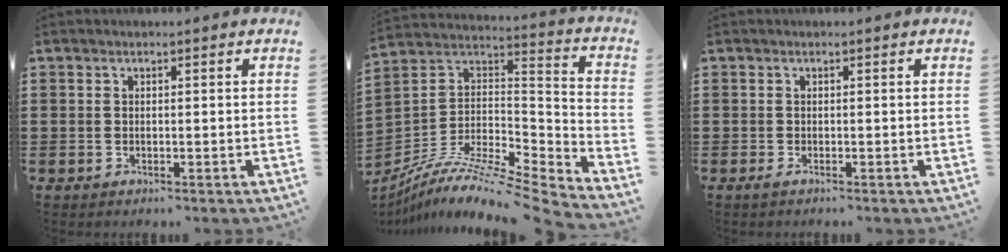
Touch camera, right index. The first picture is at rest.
{"total": 9.0, "force": [-7.8, 0.7, 4.4], "torque": [-0.079, -0.003, -0.158]}
{"total": 0.7, "force": [-0.6, -0.1, 0.2], "torque": [-0.004, -0.004, -0.012]}